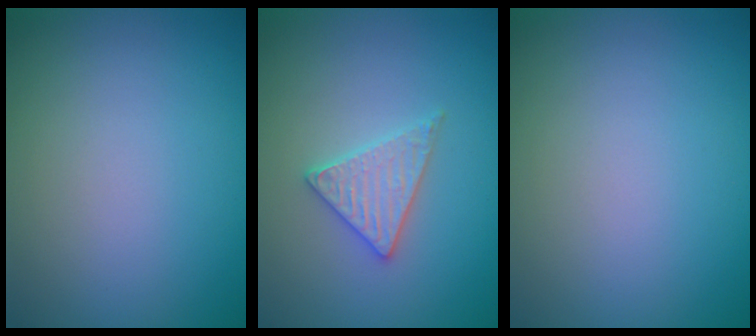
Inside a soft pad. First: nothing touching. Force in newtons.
{"total": 2.6, "press": 2.6, "slide": 0.3}
{"total": 0.0}